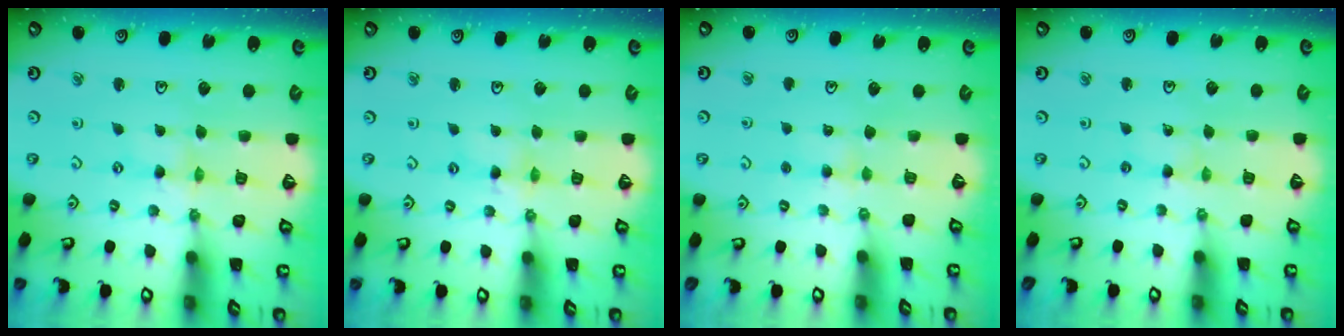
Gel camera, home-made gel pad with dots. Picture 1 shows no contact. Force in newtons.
{"total": 2.3, "press": 2.3, "slide": 0.3}
{"total": 2.9, "press": 2.9, "slide": 0.4}
{"total": 1.2, "press": 1.2, "slide": 0.2}